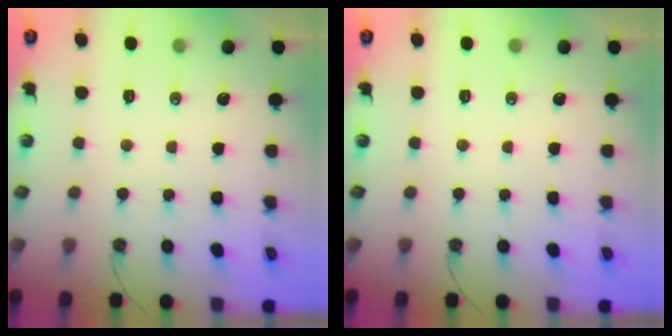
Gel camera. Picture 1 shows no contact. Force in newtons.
{"total": 0.0}